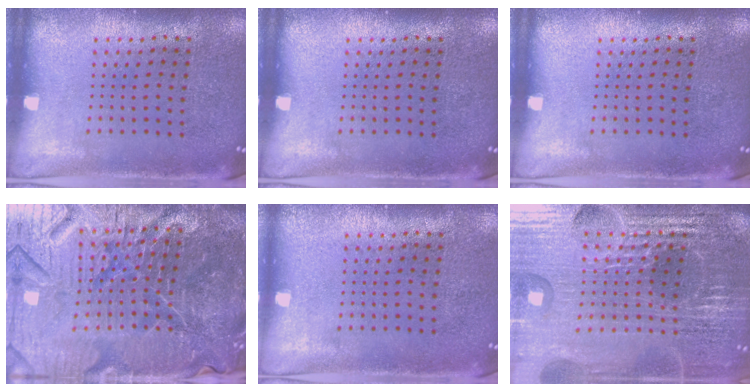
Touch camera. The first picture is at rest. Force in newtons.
{"total": 0.0}
{"total": 0.0}
{"total": 7.2, "press": 6.4, "slide": 3.3}
{"total": 0.0}
{"total": 6.4, "press": 5.7, "slide": 2.9}